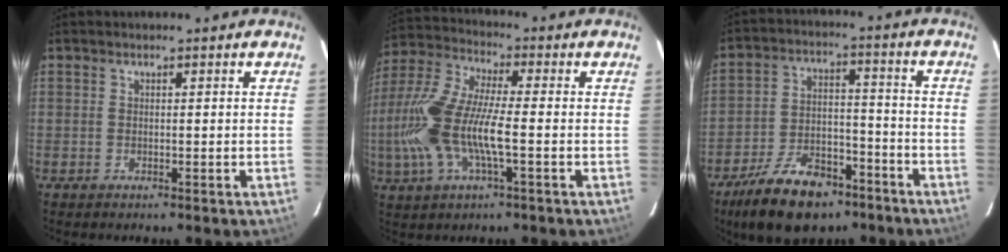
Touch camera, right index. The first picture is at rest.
{"total": 16.7, "force": [-2.9, 4.9, 15.7], "torque": [-0.330, -0.001, -0.062]}
{"total": 16.3, "force": [-11.3, 8.1, 8.4], "torque": [-0.177, 0.006, -0.177]}